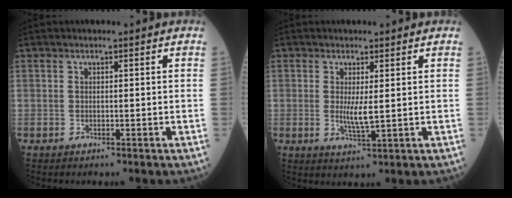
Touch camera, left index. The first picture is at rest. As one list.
[{"total": 3.1, "force": [0.3, 0.4, 3.1], "torque": [-0.061, -0.007, 0.009]}]